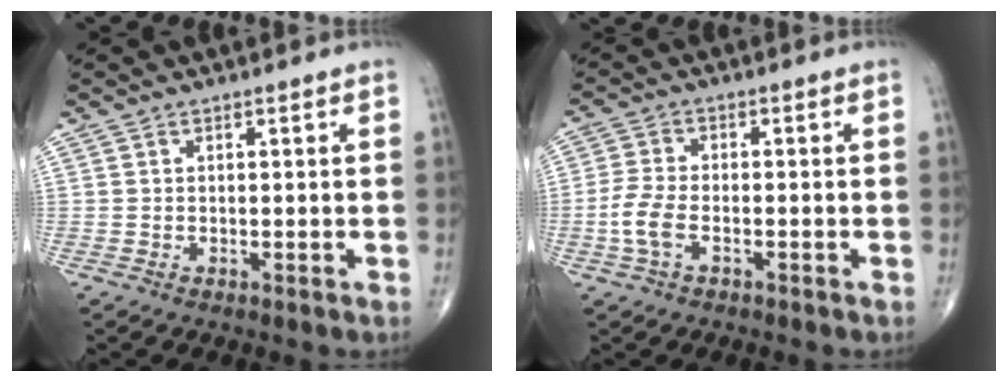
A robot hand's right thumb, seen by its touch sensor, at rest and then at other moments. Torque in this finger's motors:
{"motor_torque": [0.18, -0.05, 0.45, -0.34, 0.19]}